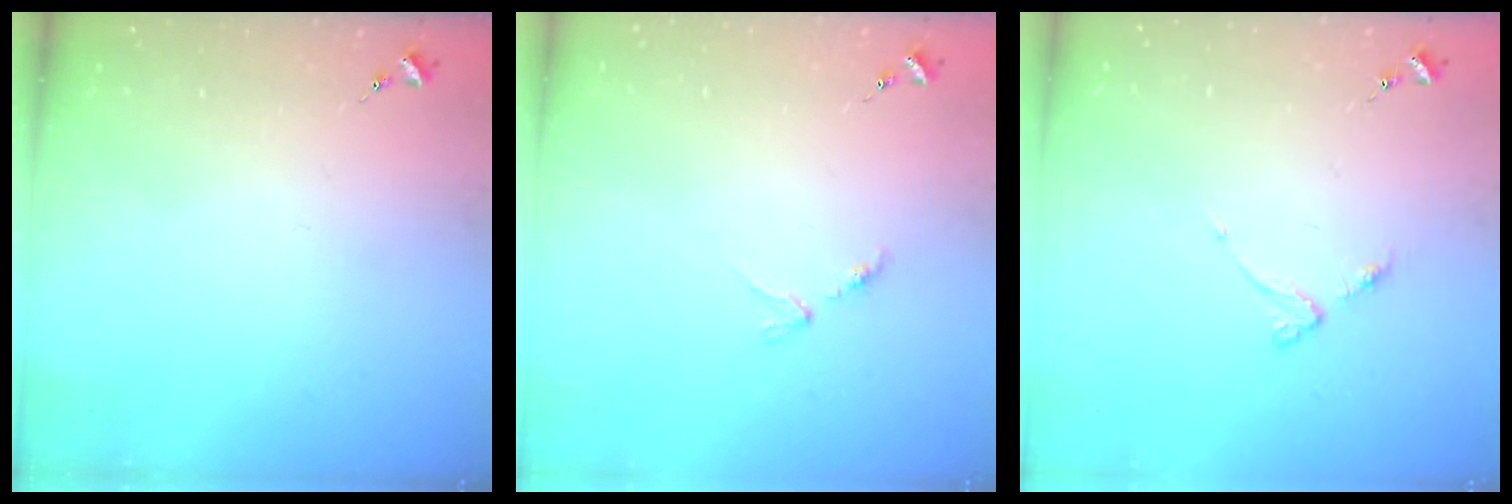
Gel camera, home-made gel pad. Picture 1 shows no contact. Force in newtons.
{"total": 2.8, "press": 2.8, "slide": 0.5}
{"total": 3.5, "press": 3.5, "slide": 0.5}